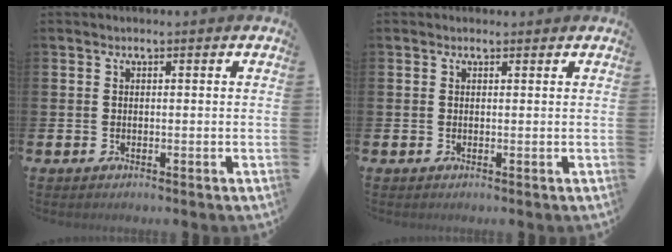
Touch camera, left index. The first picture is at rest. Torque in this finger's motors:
{"motor_torque": [0.22, -0.47, 0.01, -0.01]}